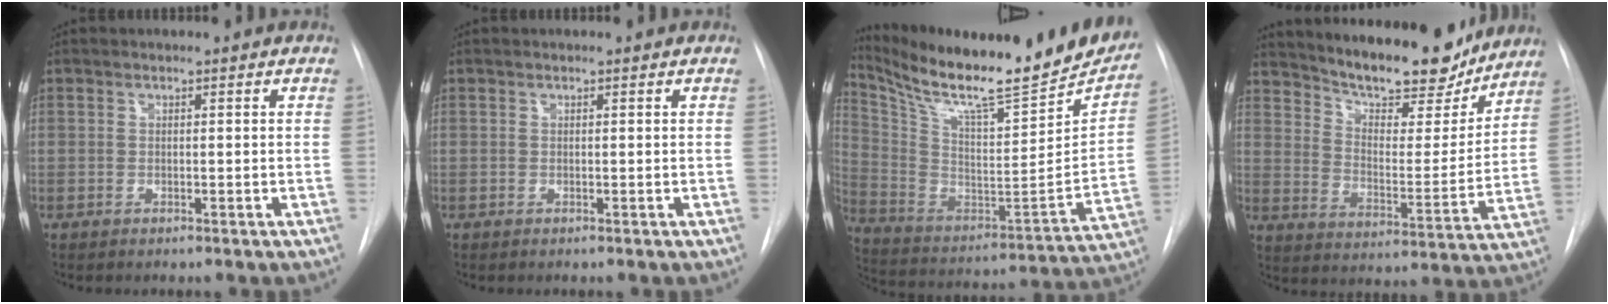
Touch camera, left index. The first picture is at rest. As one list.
[{"total": 0.0}, {"total": 27.2, "force": [23.0, 3.5, 14.0], "torque": [-0.241, -0.056, 0.343]}, {"total": 17.7, "force": [15.9, 4.1, 6.8], "torque": [-0.104, -0.020, 0.233]}]